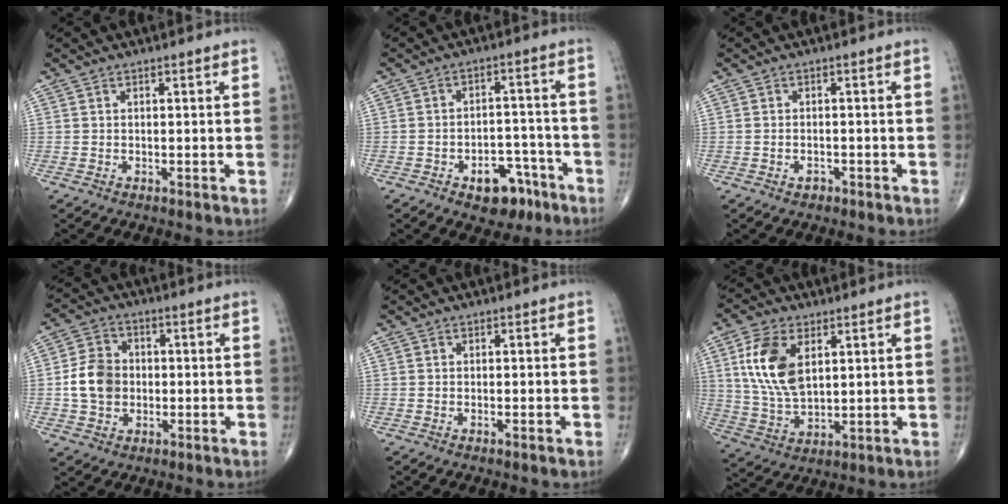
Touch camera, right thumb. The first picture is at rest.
{"total": 9.0, "force": [-5.1, 5.5, 5.0], "torque": [-0.035, 0.046, -0.067]}
{"total": 1.4, "force": [-0.8, 0.9, 0.6], "torque": [-0.011, 0.006, -0.011]}
{"total": 8.5, "force": [-0.7, 6.9, 4.9], "torque": [-0.073, 0.014, -0.017]}
{"total": 0.7, "force": [-0.2, 0.1, 0.6], "torque": [-0.014, -0.002, -0.004]}
{"total": 12.4, "force": [3.9, 6.9, 9.6], "torque": [-0.186, -0.013, 0.080]}